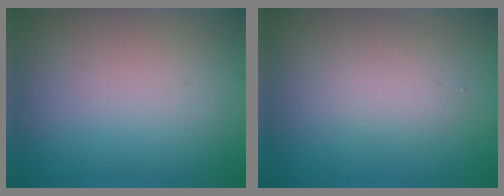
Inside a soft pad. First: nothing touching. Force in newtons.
{"total": 2.4, "press": 2.4, "slide": 0.2}